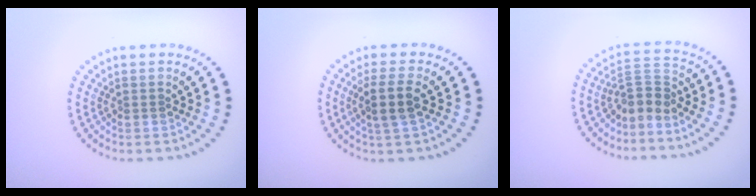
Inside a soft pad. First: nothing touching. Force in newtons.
{"total": 2.9, "press": 2.5, "slide": 1.4}
{"total": 2.8, "press": 2.0, "slide": 2.0}